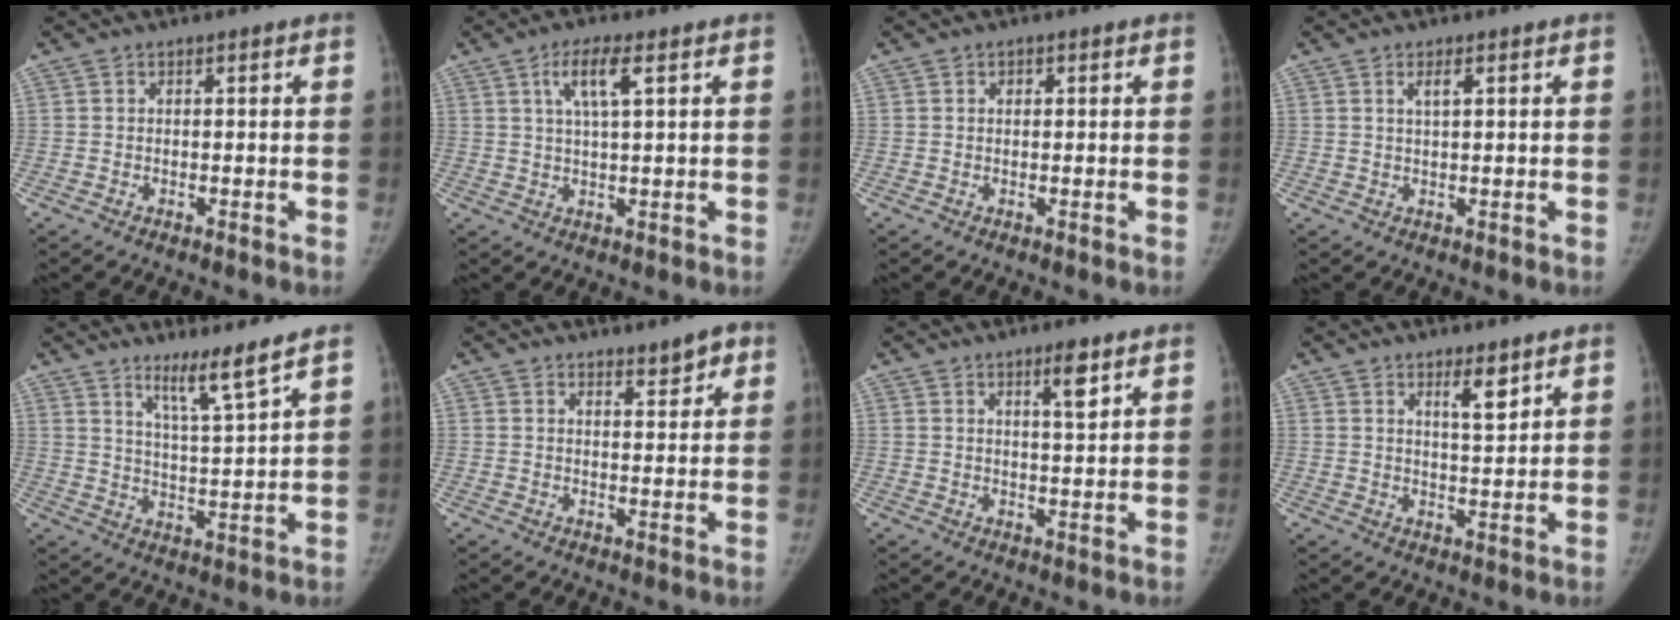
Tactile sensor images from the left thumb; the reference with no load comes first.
{"total": 5.7, "force": [2.4, 1.1, 5.0], "torque": [-0.100, -0.001, 0.047]}
{"total": 0.8, "force": [0.3, 0.6, 0.4], "torque": [-0.002, 0.002, 0.004]}
{"total": 2.0, "force": [0.9, 0.5, 1.7], "torque": [-0.032, -0.002, 0.018]}
{"total": 7.1, "force": [5.3, -0.5, 4.7], "torque": [-0.078, -0.053, 0.099]}
{"total": 3.1, "force": [2.3, 1.1, 1.8], "torque": [-0.009, -0.016, 0.034]}
{"total": 4.2, "force": [2.5, 0.7, 3.3], "torque": [-0.049, -0.019, 0.042]}
{"total": 4.6, "force": [3.0, 1.1, 3.4], "torque": [-0.047, -0.025, 0.050]}